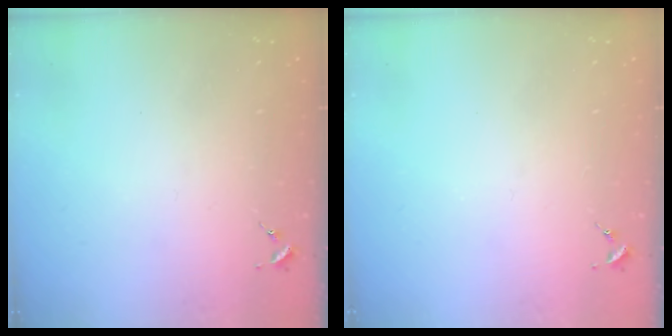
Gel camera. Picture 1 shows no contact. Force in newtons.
{"total": 0.0}